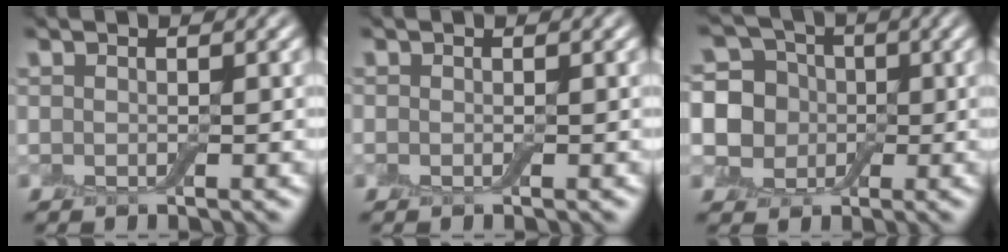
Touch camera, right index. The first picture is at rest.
{"total": 0.0}
{"total": 9.7, "force": [0.4, 9.0, 3.5], "torque": [-0.095, 0.039, -0.023]}